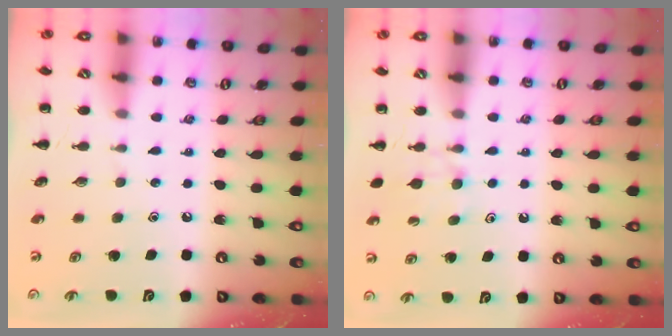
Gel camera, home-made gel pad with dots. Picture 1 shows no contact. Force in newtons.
{"total": 7.0, "press": 6.7, "slide": 1.8}